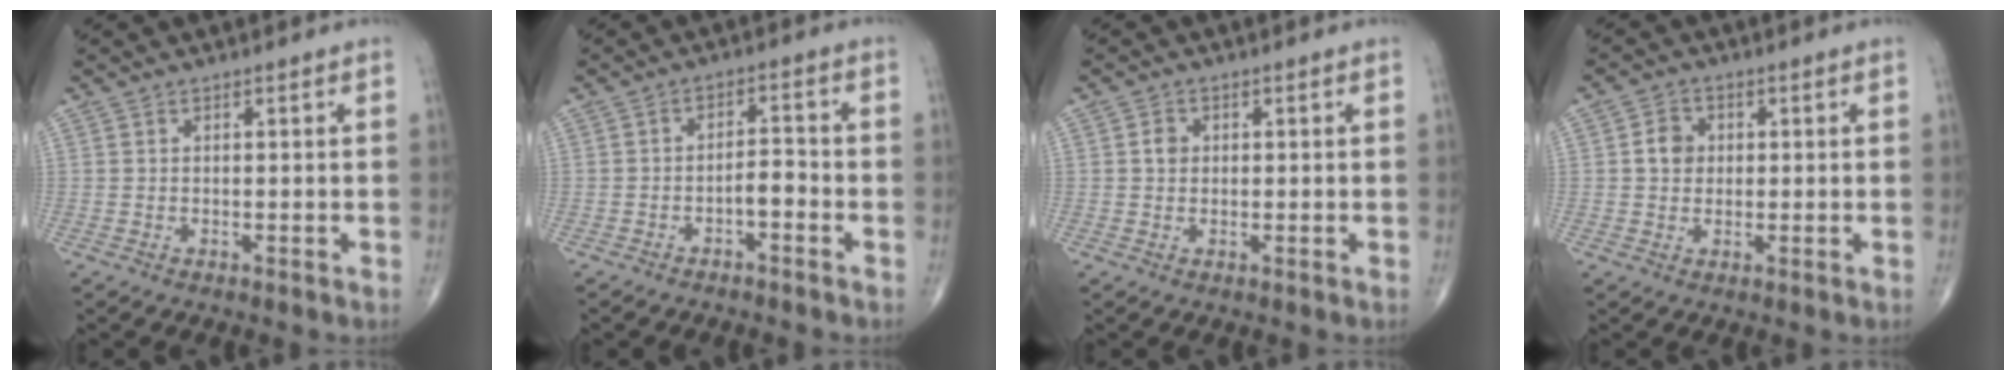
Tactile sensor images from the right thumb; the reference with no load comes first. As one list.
[{"total": 3.9, "force": [-2.2, 1.6, 2.8], "torque": [-0.040, 0.029, -0.035]}, {"total": 2.0, "force": [0.3, 1.7, 1.0], "torque": [-0.009, 0.003, 0.003]}, {"total": 3.9, "force": [0.5, 3.4, 1.9], "torque": [-0.020, 0.005, 0.003]}]